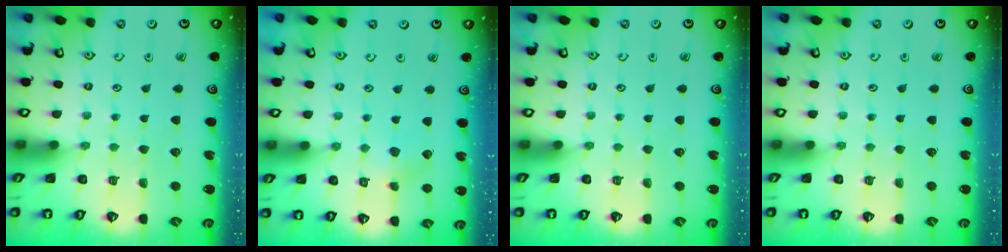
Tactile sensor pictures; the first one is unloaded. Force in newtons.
{"total": 5.7, "press": 5.6, "slide": 0.8}
{"total": 0.0}
{"total": 0.0}